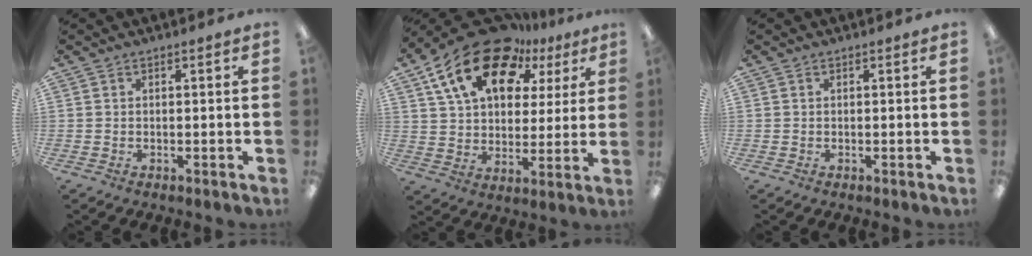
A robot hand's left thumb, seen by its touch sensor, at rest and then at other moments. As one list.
[{"total": 20.6, "force": [12.8, 11.7, 11.2], "torque": [-0.215, -0.066, 0.227]}, {"total": 0.0}]